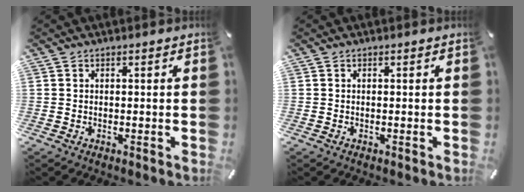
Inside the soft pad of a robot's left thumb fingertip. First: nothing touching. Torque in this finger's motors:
{"motor_torque": [-0.03, -0.01, -0.01, 0.01, 0.00]}